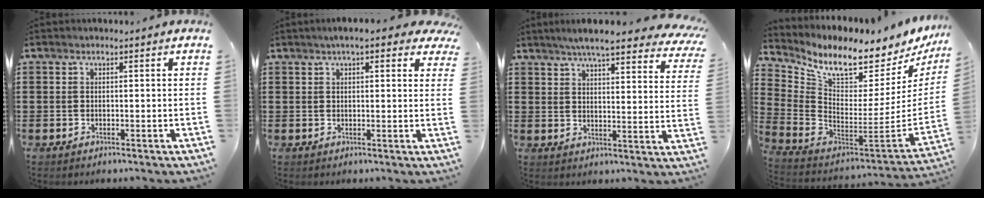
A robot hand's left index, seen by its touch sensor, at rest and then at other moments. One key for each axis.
{"total": 3.6, "fx": 2.4, "fy": 0.9, "fz": 2.5, "tx": -0.055, "ty": 0.004, "tz": 0.042}
{"total": 6.8, "fx": 5.9, "fy": 0.1, "fz": 3.4, "tx": -0.078, "ty": -0.024, "tz": 0.101}
{"total": 6.9, "fx": 5.9, "fy": 1.3, "fz": 3.5, "tx": -0.089, "ty": -0.065, "tz": 0.091}